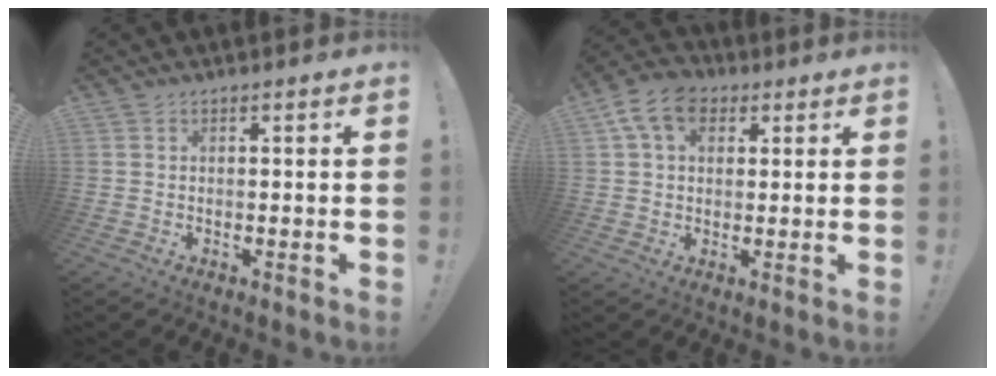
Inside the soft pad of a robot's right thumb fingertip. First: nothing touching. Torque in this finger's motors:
{"motor_torque": [-0.06, -0.06, 0.16, -0.01, 0.25]}